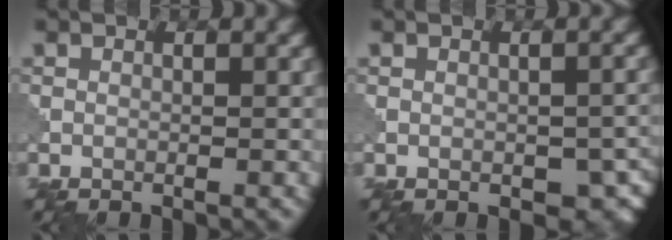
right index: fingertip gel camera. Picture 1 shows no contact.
{"total": 4.0, "force": [-1.0, 2.5, 2.9], "torque": [-0.036, -0.016, -0.001]}